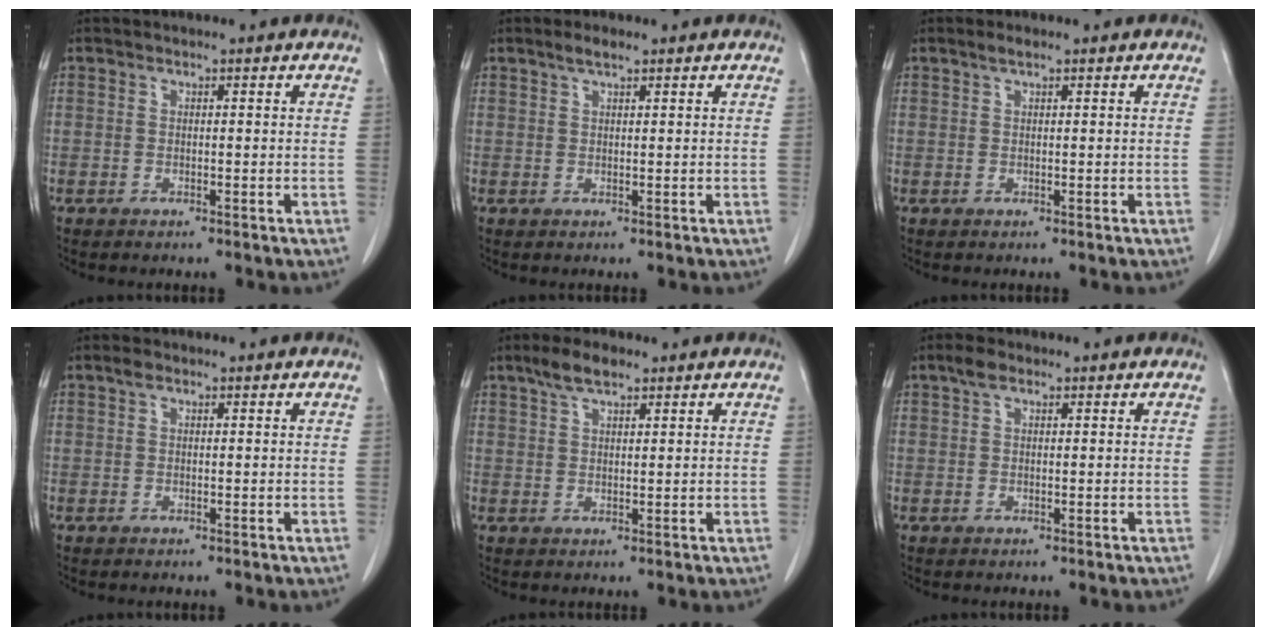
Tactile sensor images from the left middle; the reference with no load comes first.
{"total": 1.9, "force": [1.4, 0.3, 1.2], "torque": [-0.029, 0.005, 0.027]}
{"total": 1.0, "force": [0.7, 0.1, 0.7], "torque": [-0.016, 0.003, 0.016]}
{"total": 0.8, "force": [0.5, 0.4, 0.5], "torque": [-0.011, 0.009, 0.008]}
{"total": 4.2, "force": [3.0, 1.3, 2.7], "torque": [-0.059, 0.010, 0.057]}
{"total": 1.8, "force": [1.1, 0.8, 1.1], "torque": [-0.027, 0.013, 0.021]}